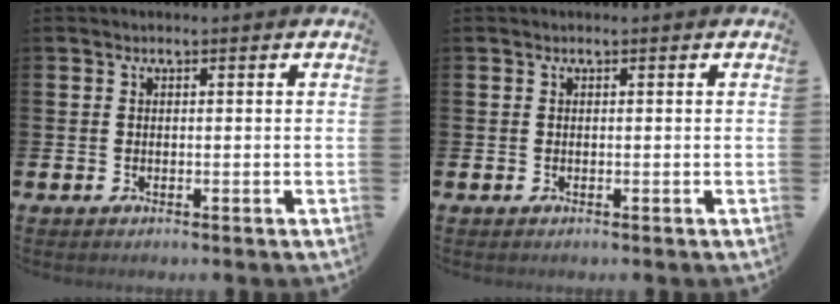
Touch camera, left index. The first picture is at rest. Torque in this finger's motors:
{"motor_torque": [0.00, 0.00, 0.02, 0.00]}